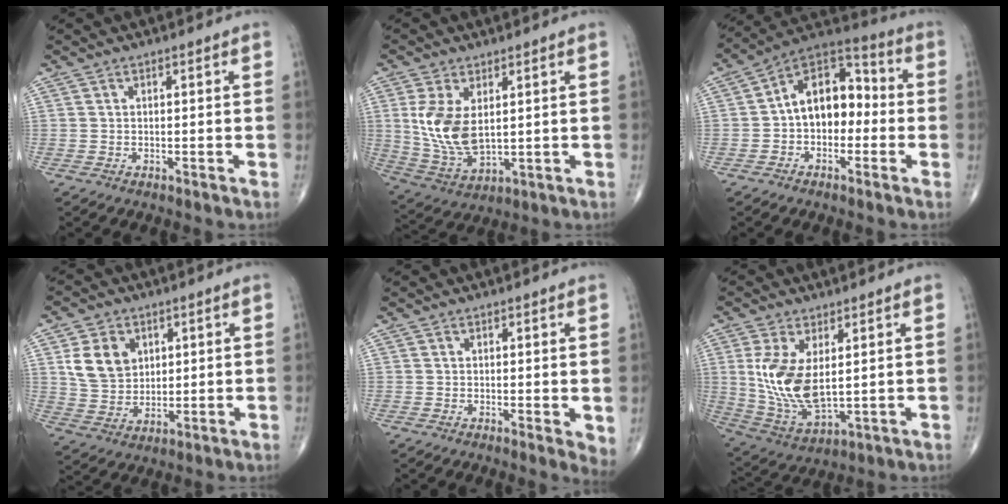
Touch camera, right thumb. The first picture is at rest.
{"total": 10.8, "force": [1.9, 5.9, 8.9], "torque": [-0.177, -0.016, 0.052]}
{"total": 12.7, "force": [-1.0, 8.7, 9.2], "torque": [-0.108, 0.046, -0.035]}
{"total": 9.5, "force": [3.1, 7.5, 5.0], "torque": [-0.065, -0.014, 0.067]}
{"total": 3.2, "force": [0.3, 1.0, 3.1], "torque": [-0.044, -0.012, 0.002]}
{"total": 12.5, "force": [2.0, 6.1, 10.8], "torque": [-0.216, -0.019, 0.057]}